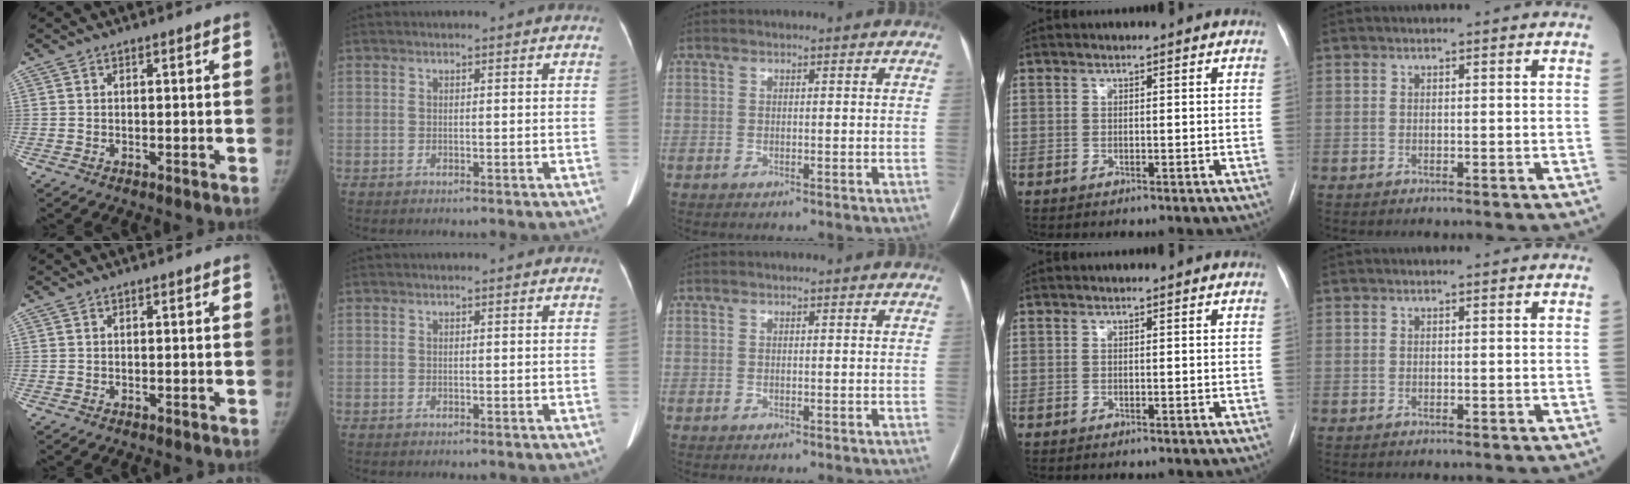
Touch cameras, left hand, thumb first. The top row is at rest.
{}